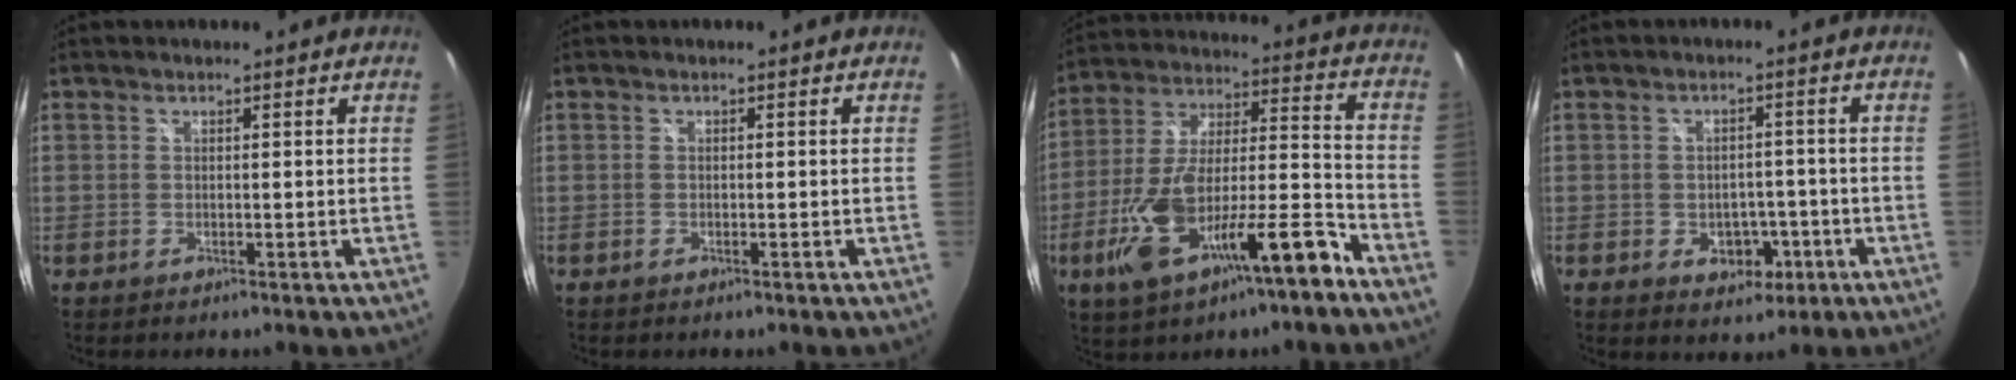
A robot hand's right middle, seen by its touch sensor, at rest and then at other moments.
{"total": 0.0}
{"total": 20.1, "force": [-11.4, 4.9, 15.8], "torque": [-0.285, -0.020, -0.192]}
{"total": 5.8, "force": [-2.2, 4.4, 3.0], "torque": [-0.055, 0.006, -0.019]}